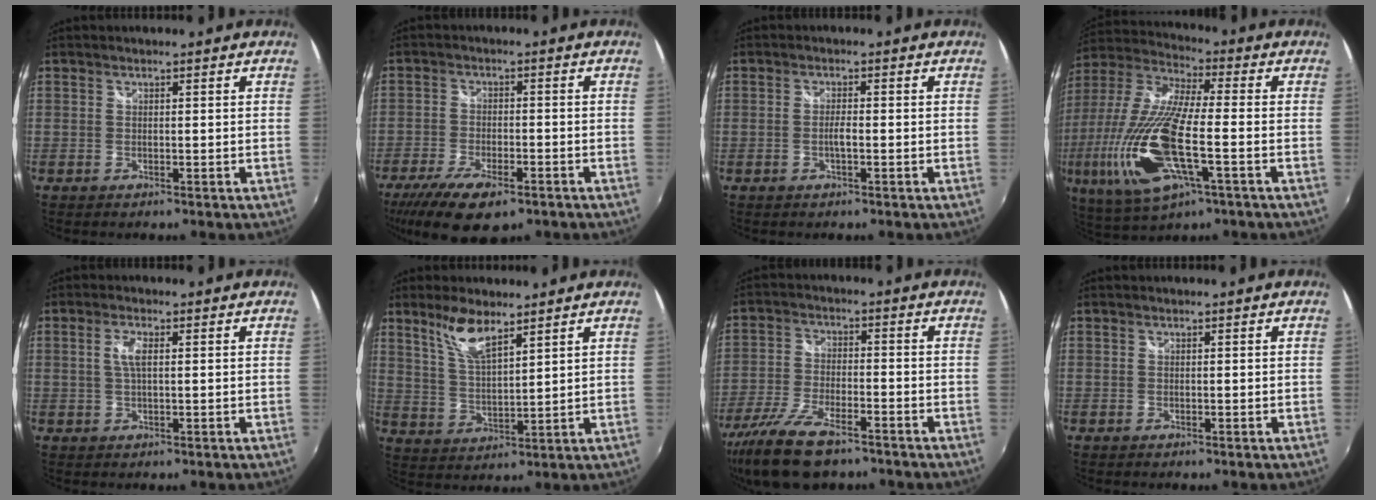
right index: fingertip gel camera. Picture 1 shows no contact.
{"total": 13.1, "force": [-8.7, 4.7, 8.6], "torque": [-0.192, -0.043, -0.147]}
{"total": 1.9, "force": [-0.7, 0.2, 1.8], "torque": [-0.035, 0.000, -0.014]}
{"total": 23.3, "force": [-6.7, 6.9, 21.2], "torque": [-0.445, -0.044, -0.127]}
{"total": 2.8, "force": [0.5, 0.8, 2.7], "torque": [-0.054, 0.002, 0.010]}
{"total": 7.7, "force": [5.4, 2.0, 5.1], "torque": [-0.100, 0.002, 0.112]}
{"total": 14.1, "force": [-10.4, 5.0, 8.2], "torque": [-0.191, -0.035, -0.194]}
{"total": 0.0}